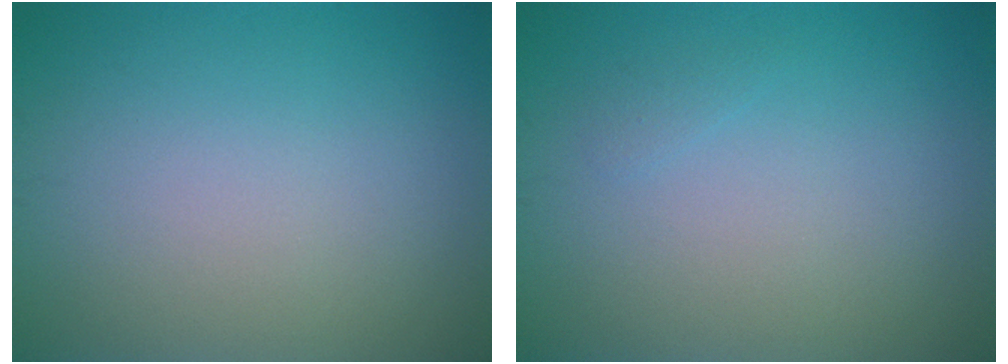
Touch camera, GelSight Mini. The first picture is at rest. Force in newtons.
{"total": 0.5, "press": 0.5, "slide": 0.1}